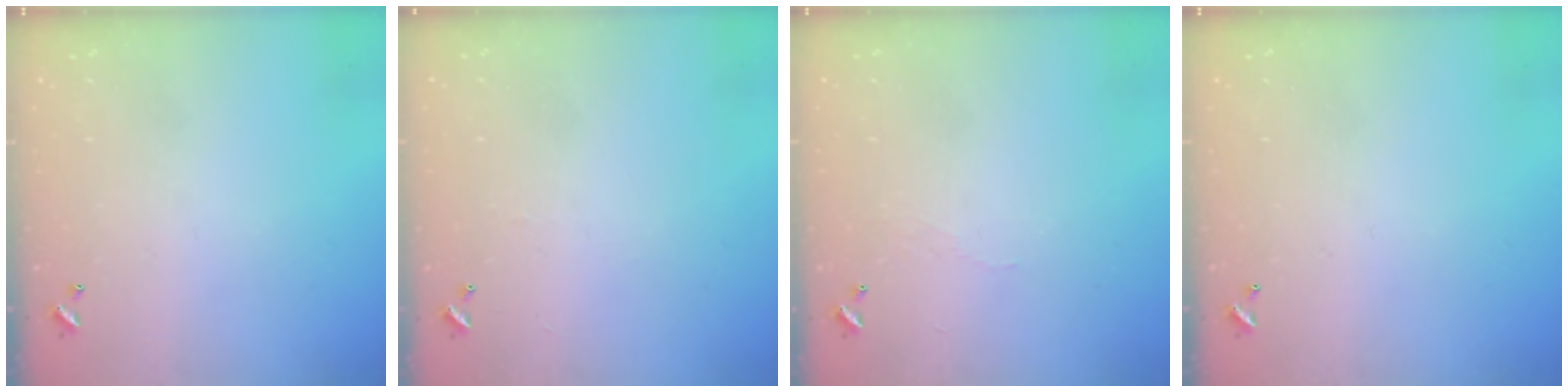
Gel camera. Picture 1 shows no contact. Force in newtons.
{"total": 2.6, "press": 2.6, "slide": 0.4}
{"total": 2.0, "press": 1.9, "slide": 0.4}
{"total": 0.0}